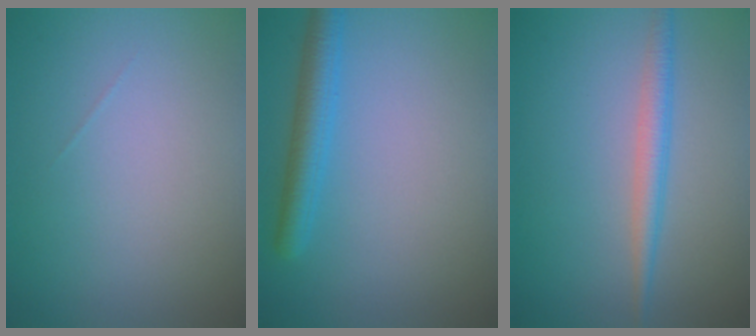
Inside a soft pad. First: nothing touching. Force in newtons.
{"total": 3.2, "press": 3.2, "slide": 0.2}
{"total": 2.3, "press": 2.3, "slide": 0.1}